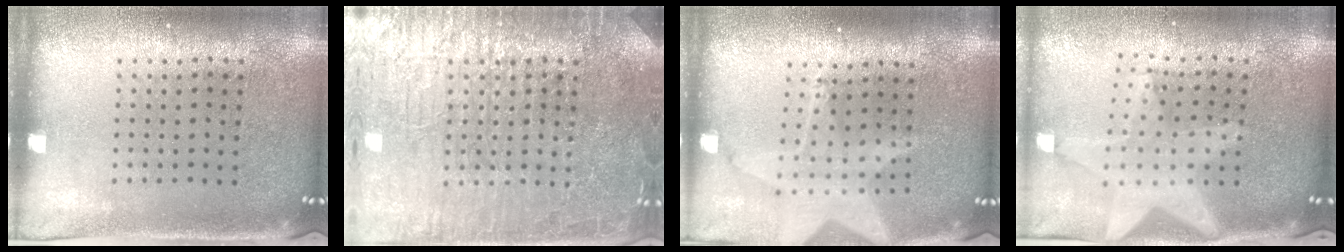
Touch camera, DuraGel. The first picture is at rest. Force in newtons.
{"total": 6.8, "press": 6.8, "slide": 1.0}
{"total": 2.0, "press": 1.6, "slide": 1.2}
{"total": 2.2, "press": 1.7, "slide": 1.3}